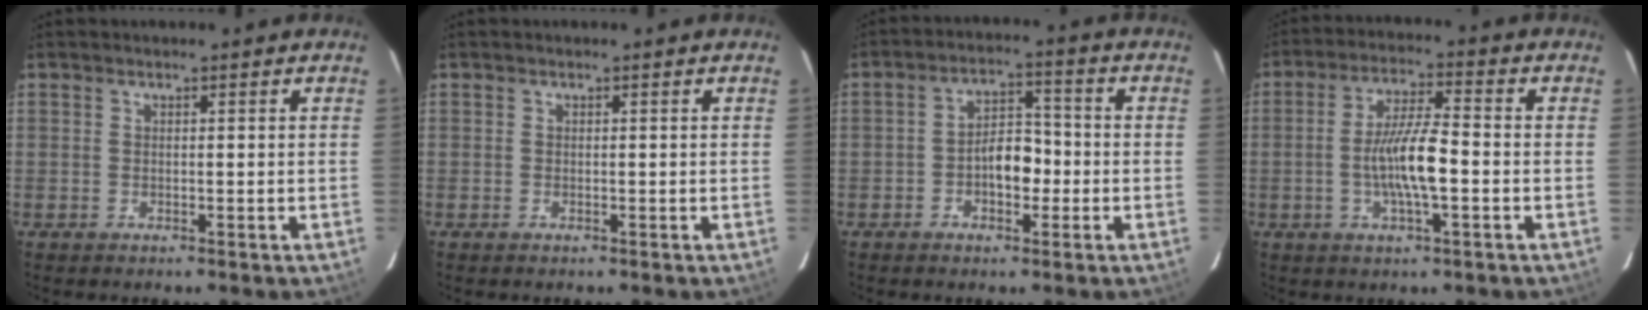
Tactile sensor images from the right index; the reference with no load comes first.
{"total": 0.0}
{"total": 6.3, "force": [-1.9, 3.6, 4.8], "torque": [-0.085, 0.017, -0.027]}
{"total": 9.1, "force": [-1.9, 1.5, 8.8], "torque": [-0.168, 0.001, -0.035]}